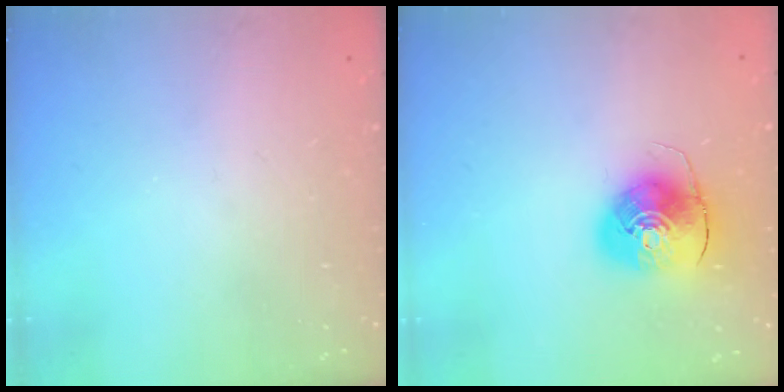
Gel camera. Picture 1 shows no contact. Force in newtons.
{"total": 9.4, "press": 9.2, "slide": 1.5}